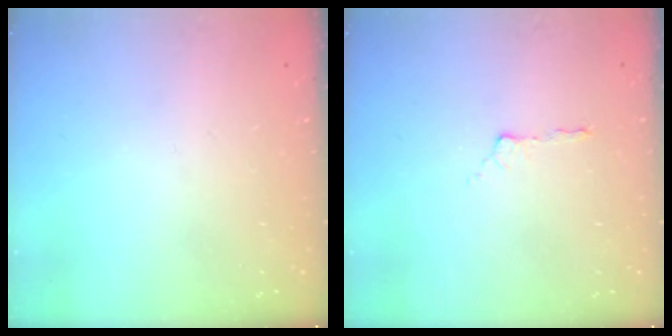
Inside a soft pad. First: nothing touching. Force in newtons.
{"total": 4.0, "press": 3.9, "slide": 0.5}